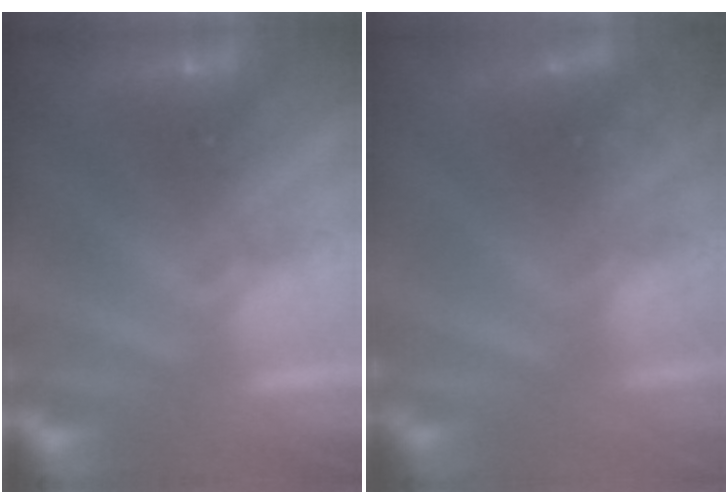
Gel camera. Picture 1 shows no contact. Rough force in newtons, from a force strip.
{"total": 3.9}